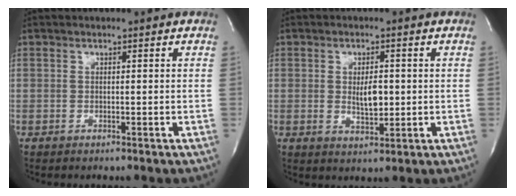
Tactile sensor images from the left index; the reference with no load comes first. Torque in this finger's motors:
{"motor_torque": [0.10, 0.01, 0.09, 0.02]}